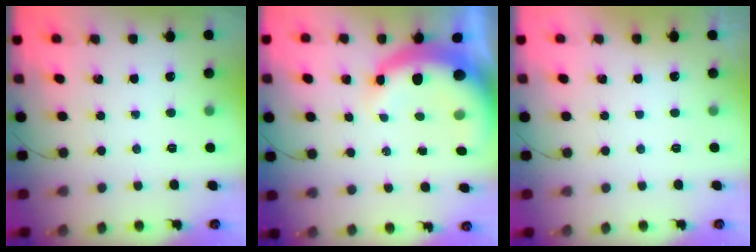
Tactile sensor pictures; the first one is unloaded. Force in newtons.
{"total": 8.9, "press": 8.8, "slide": 1.6}
{"total": 2.9, "press": 2.9, "slide": 0.1}